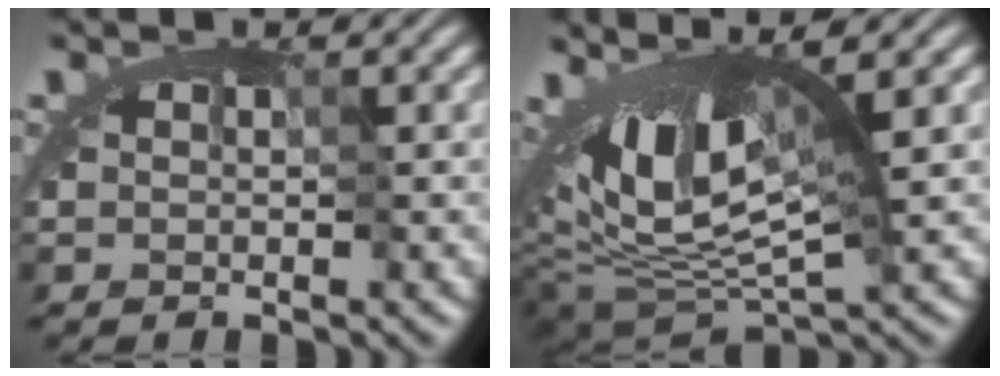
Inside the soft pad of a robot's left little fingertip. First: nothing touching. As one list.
[{"total": 10.4, "force": [1.3, 4.1, 9.5], "torque": [-0.158, -0.003, 0.028]}]